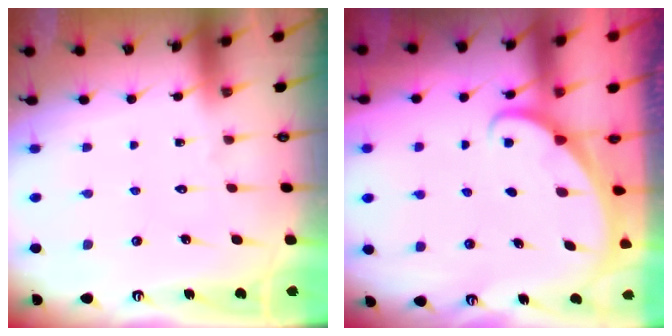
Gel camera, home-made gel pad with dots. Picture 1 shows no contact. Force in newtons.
{"total": 1.6, "press": 1.6, "slide": 0.1}